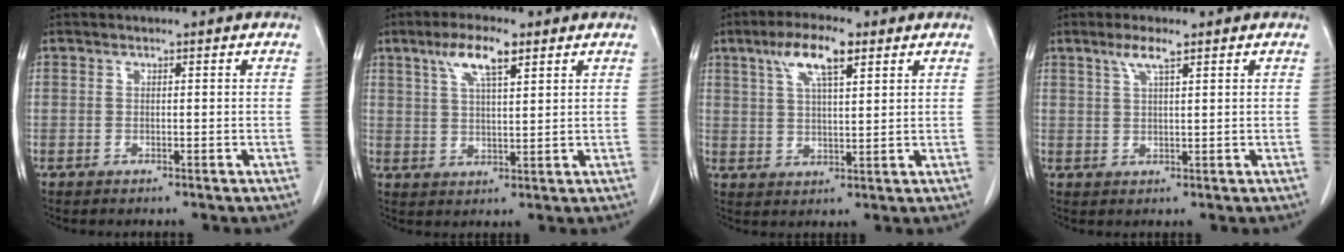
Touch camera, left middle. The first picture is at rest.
{"total": 6.8, "force": [4.0, 1.5, 5.4], "torque": [-0.107, 0.010, 0.072]}
{"total": 7.9, "force": [4.3, 1.9, 6.3], "torque": [-0.125, 0.014, 0.079]}
{"total": 3.2, "force": [2.0, 0.2, 2.4], "torque": [-0.053, 0.003, 0.040]}